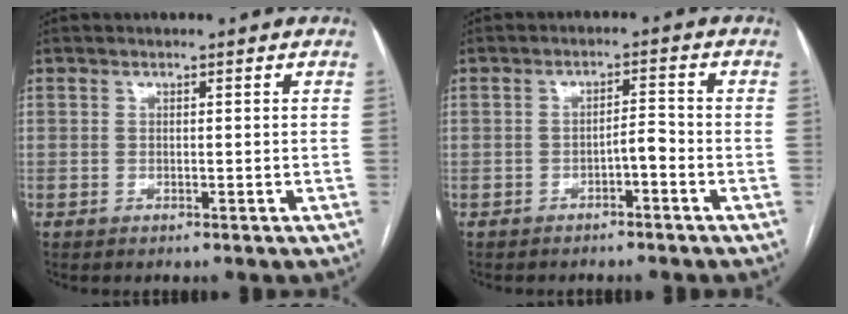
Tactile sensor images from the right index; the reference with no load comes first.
{"total": 2.7, "force": [-1.5, 0.6, 2.2], "torque": [-0.031, 0.005, -0.023]}